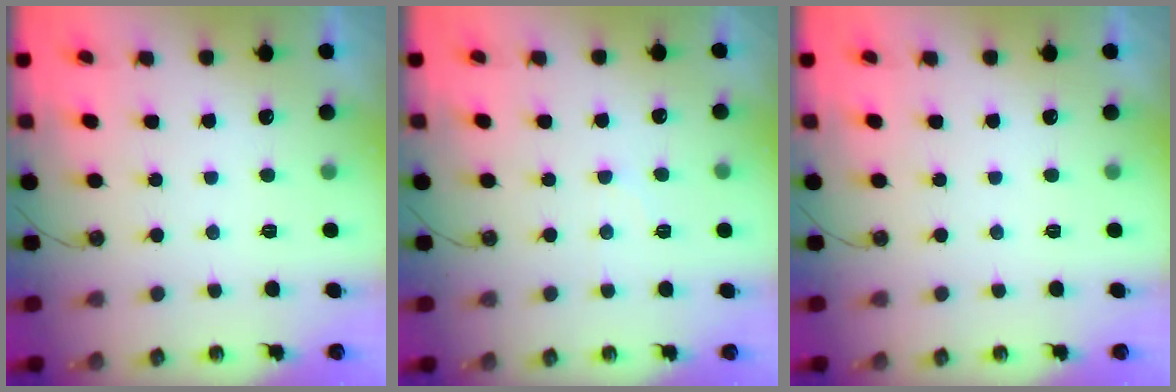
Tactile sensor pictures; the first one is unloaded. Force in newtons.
{"total": 5.1, "press": 5.1, "slide": 0.7}
{"total": 0.0}